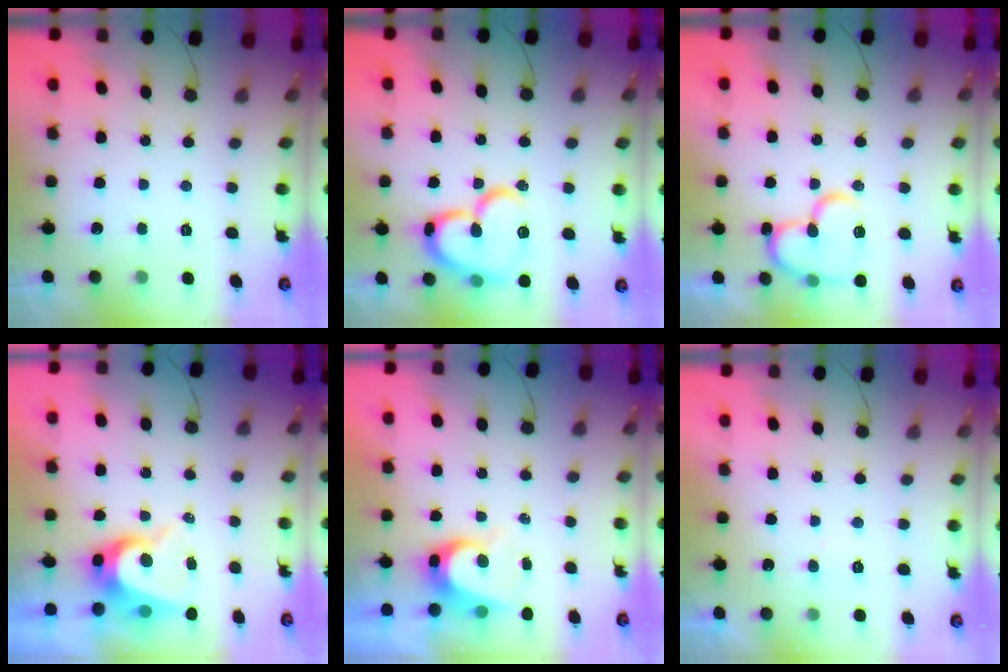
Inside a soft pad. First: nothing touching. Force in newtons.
{"total": 19.7, "press": 19.5, "slide": 2.2}
{"total": 15.5, "press": 15.4, "slide": 1.5}
{"total": 8.6, "press": 8.5, "slide": 1.0}
{"total": 7.1, "press": 7.1, "slide": 0.7}
{"total": 3.2, "press": 3.2, "slide": 0.3}